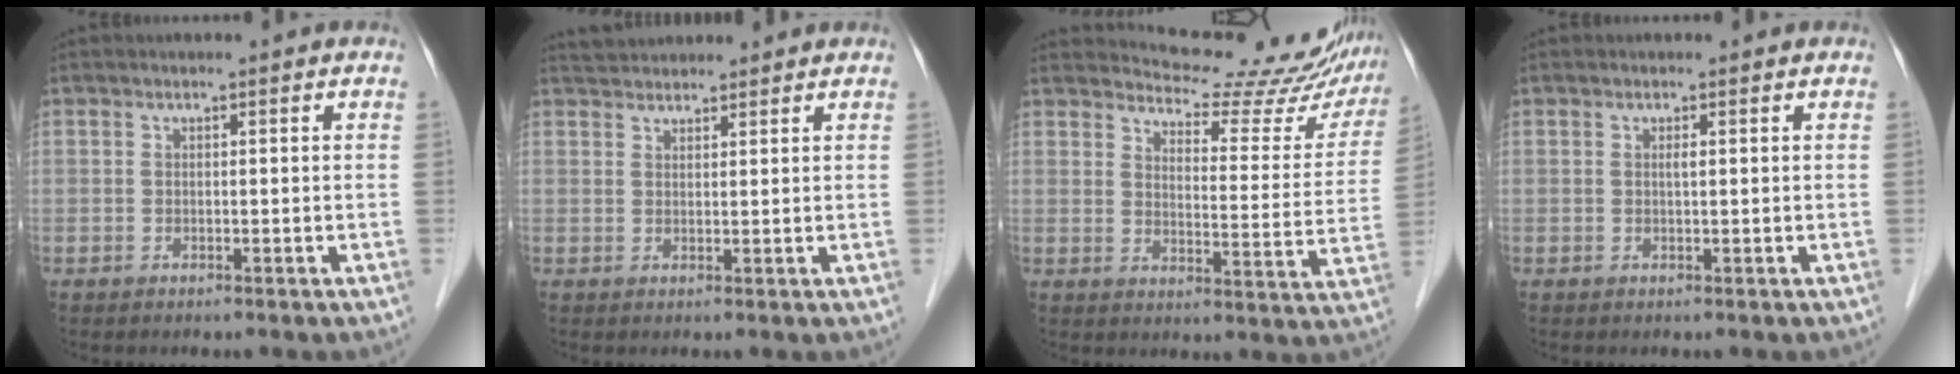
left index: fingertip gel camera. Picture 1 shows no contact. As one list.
[{"total": 4.1, "force": [3.9, 1.0, 0.6], "torque": [-0.012, 0.036, 0.068]}, {"total": 19.1, "force": [18.6, 3.5, 3.0], "torque": [-0.025, -0.082, 0.200]}, {"total": 0.6, "force": [0.2, 0.0, 0.5], "torque": [-0.013, 0.000, 0.004]}]